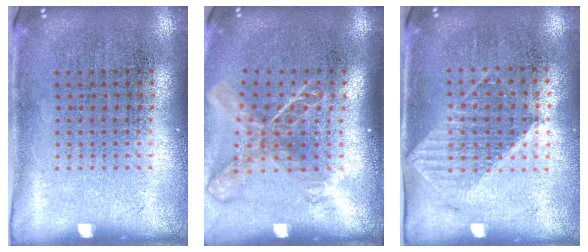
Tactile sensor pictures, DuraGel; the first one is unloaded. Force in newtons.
{"total": 1.9, "press": 1.4, "slide": 1.3}
{"total": 1.1, "press": 1.0, "slide": 0.3}